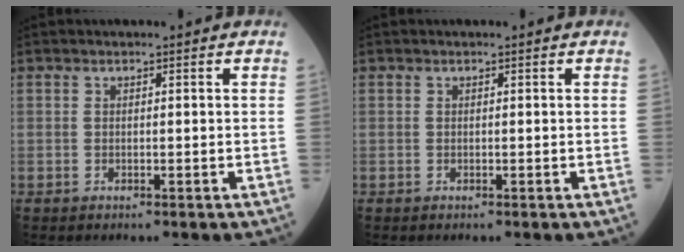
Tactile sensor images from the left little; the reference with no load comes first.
{"total": 0.0}